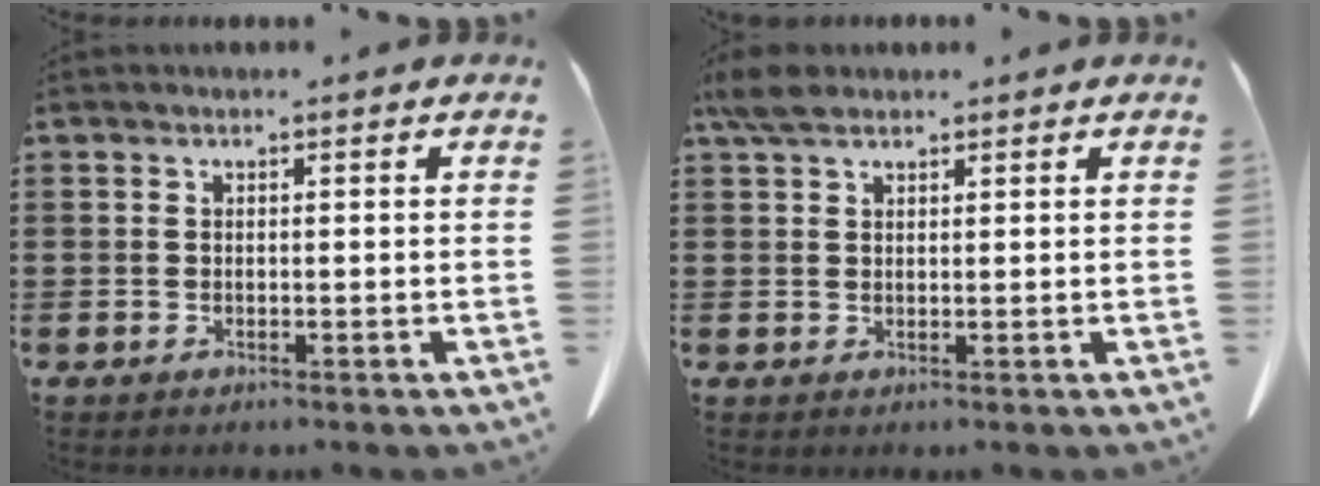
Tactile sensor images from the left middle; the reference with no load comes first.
{"total": 3.5, "force": [2.6, 1.4, 1.8], "torque": [-0.044, 0.005, 0.052]}